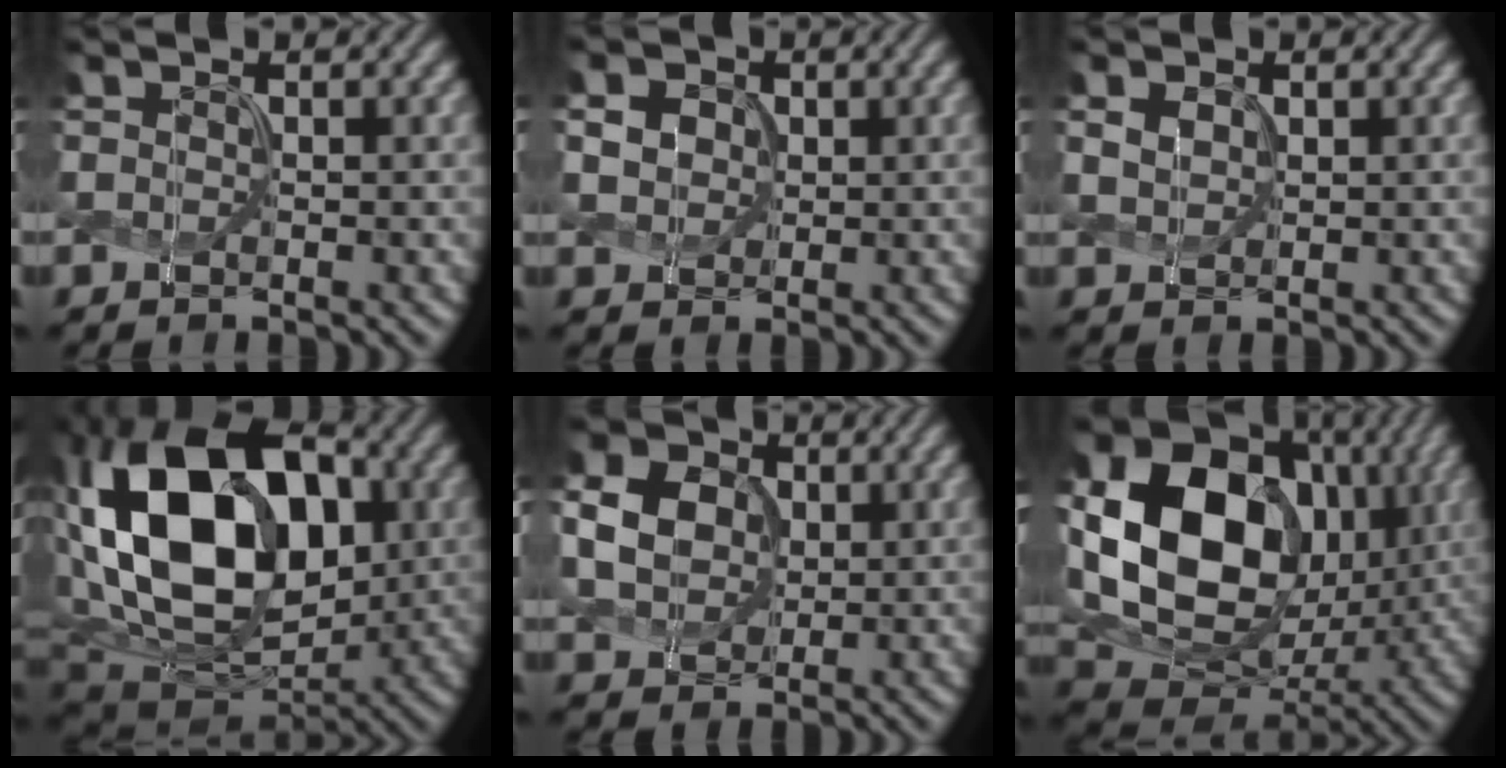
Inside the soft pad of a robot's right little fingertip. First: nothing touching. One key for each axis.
{"total": 3.5, "fx": 1.2, "fy": 2.9, "fz": 1.5, "tx": -0.055, "ty": 0.011, "tz": 0.017}
{"total": 0.8, "fx": 0.2, "fy": 0.7, "fz": 0.3, "tx": -0.019, "ty": 0.002, "tz": 0.015}
{"total": 17.9, "fx": 2.5, "fy": 12.2, "fz": 12.8, "tx": -0.250, "ty": 0.018, "tz": 0.044}
{"total": 5.8, "fx": 0.9, "fy": 4.9, "fz": 3.0, "tx": -0.101, "ty": 0.018, "tz": 0.012}
{"total": 17.9, "fx": 2.1, "fy": 14.0, "fz": 11.0, "tx": -0.228, "ty": 0.005, "tz": 0.045}